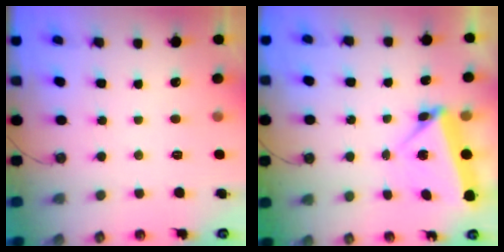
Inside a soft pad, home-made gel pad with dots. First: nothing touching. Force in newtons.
{"total": 5.9, "press": 5.8, "slide": 1.1}